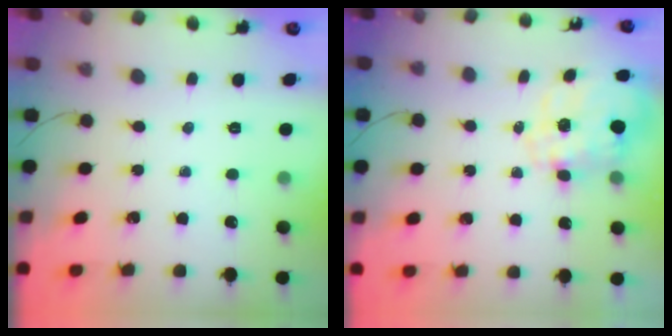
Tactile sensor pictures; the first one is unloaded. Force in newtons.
{"total": 10.7, "press": 10.5, "slide": 1.6}